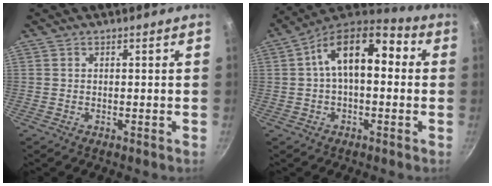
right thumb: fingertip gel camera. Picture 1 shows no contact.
{"total": 14.7, "force": [2.1, 8.0, 12.2], "torque": [-0.179, 0.045, 0.023]}